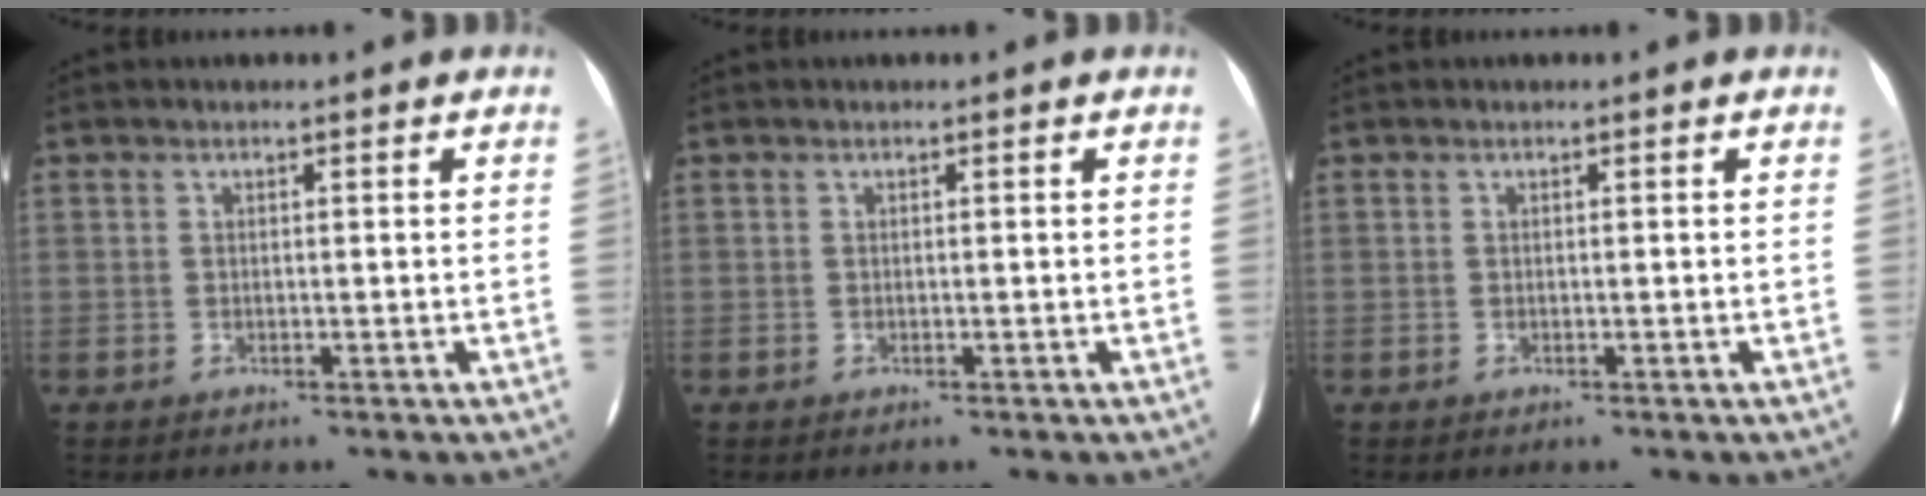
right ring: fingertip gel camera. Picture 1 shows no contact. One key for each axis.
{"total": 0.0}
{"total": 0.0}